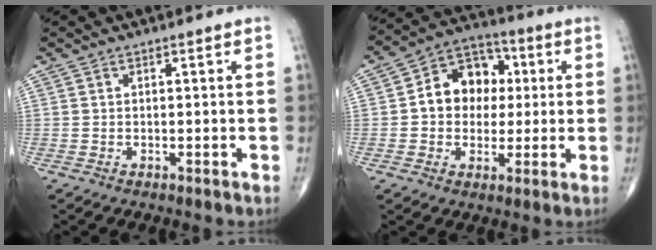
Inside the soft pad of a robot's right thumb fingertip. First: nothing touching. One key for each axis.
{"total": 12.1, "fx": 1.3, "fy": 9.6, "fz": 7.3, "tx": -0.070, "ty": 0.021, "tz": 0.010}